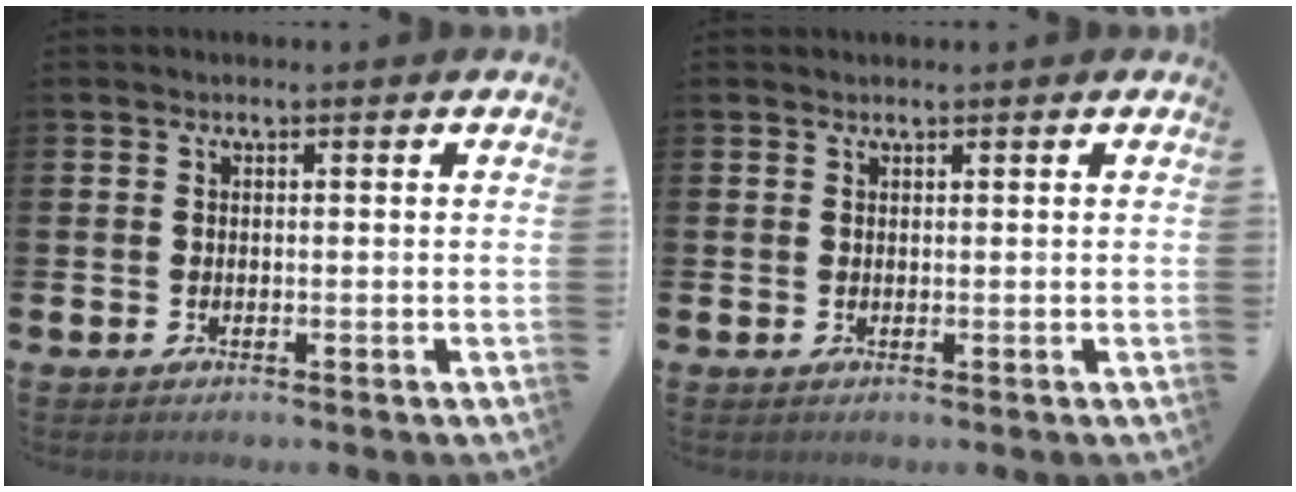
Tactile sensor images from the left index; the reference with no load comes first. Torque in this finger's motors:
{"motor_torque": [0.13, 0.02, 0.01, 0.00]}